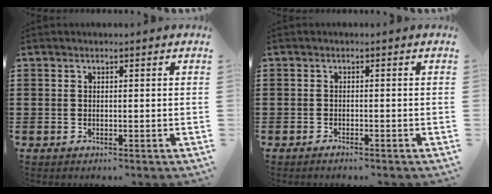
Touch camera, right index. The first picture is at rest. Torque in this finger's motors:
{"motor_torque": [0.64, 1.49, -0.38, -0.06]}